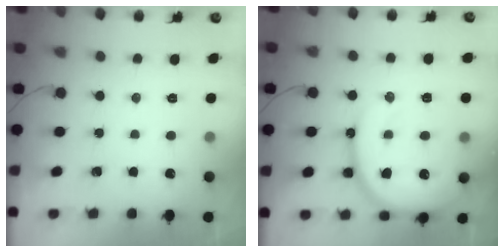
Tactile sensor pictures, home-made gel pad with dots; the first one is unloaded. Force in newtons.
{"total": 17.2, "press": 17.1, "slide": 1.6}